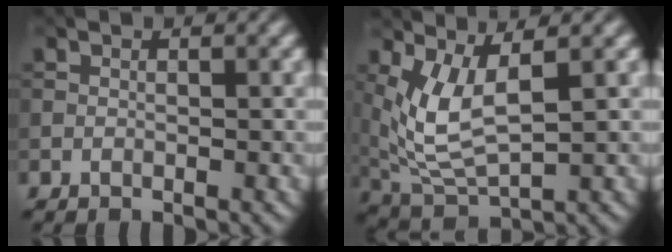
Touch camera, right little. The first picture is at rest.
{"total": 5.5, "force": [1.4, 2.3, 4.8], "torque": [-0.116, -0.012, 0.036]}